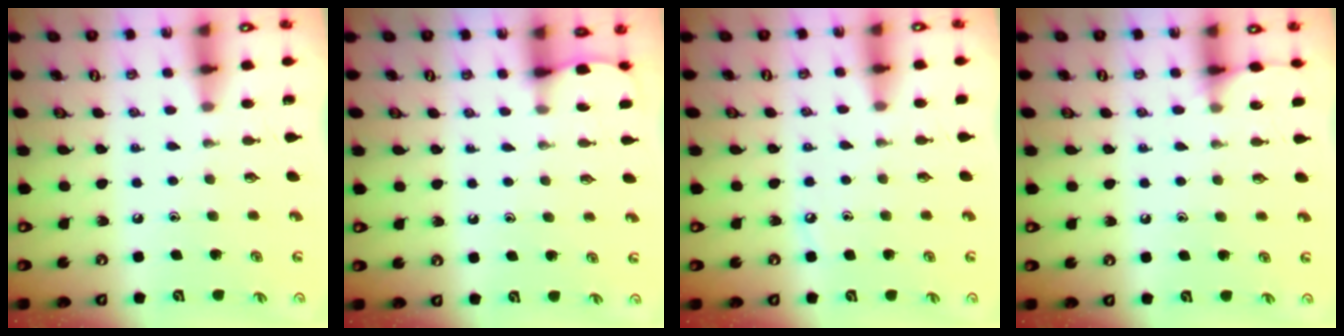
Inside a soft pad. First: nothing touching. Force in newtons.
{"total": 2.4, "press": 2.4, "slide": 0.2}
{"total": 3.2, "press": 3.2, "slide": 0.4}
{"total": 5.9, "press": 5.9, "slide": 0.8}